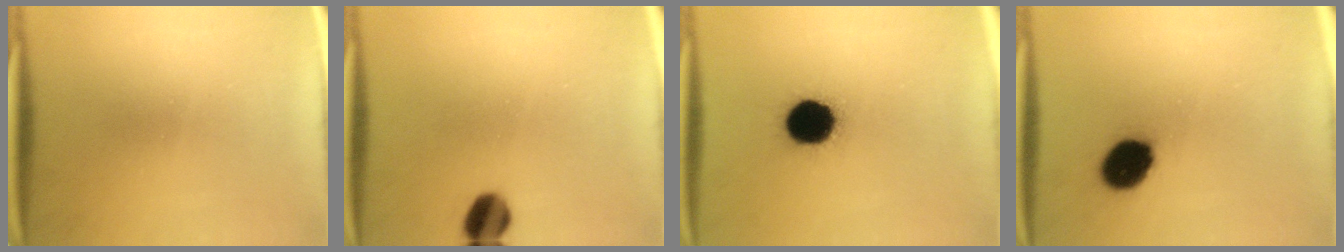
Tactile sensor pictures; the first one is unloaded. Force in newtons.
{"total": 6.3}
{"total": 14.9}
{"total": 11.1}